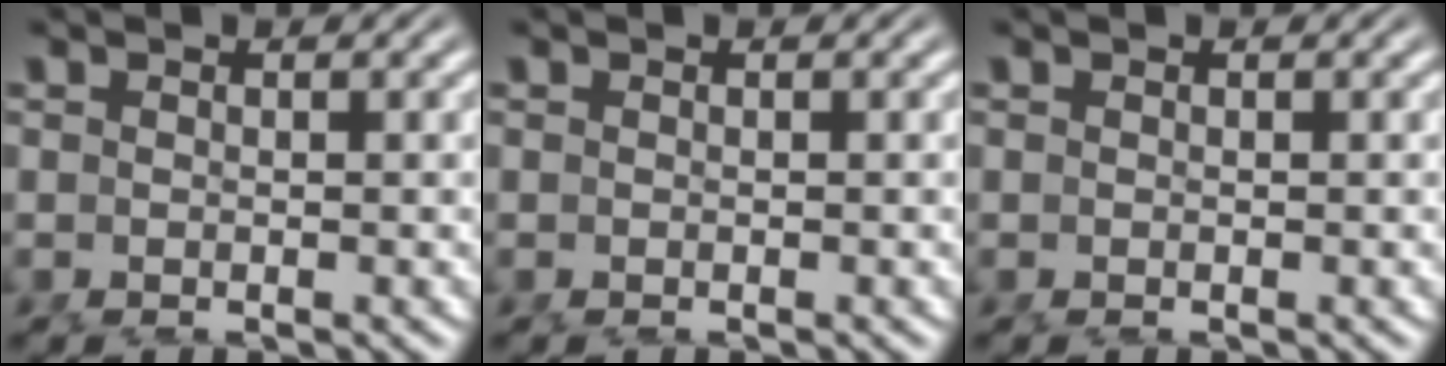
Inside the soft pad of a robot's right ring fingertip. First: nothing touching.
{"total": 0.0}
{"total": 0.0}